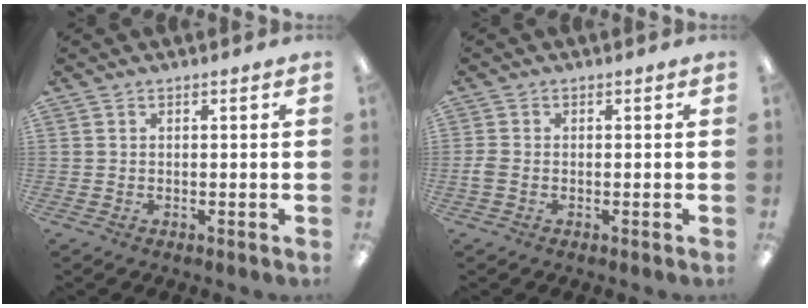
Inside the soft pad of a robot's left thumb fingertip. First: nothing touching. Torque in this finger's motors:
{"motor_torque": [-0.06, 0.07, 0.29, -0.29, 0.00]}